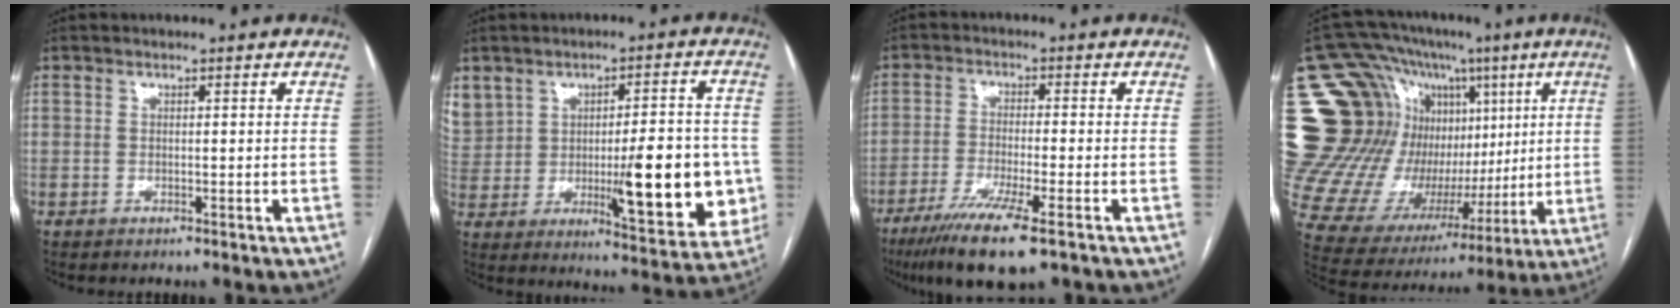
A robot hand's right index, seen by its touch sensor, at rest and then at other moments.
{"total": 20.1, "force": [1.1, 9.6, 17.6], "torque": [-0.287, 0.015, 0.046]}
{"total": 10.6, "force": [-6.8, 0.4, 8.2], "torque": [-0.142, -0.028, -0.108]}
{"total": 28.2, "force": [6.2, 20.7, 18.1], "torque": [-0.323, 0.104, 0.130]}